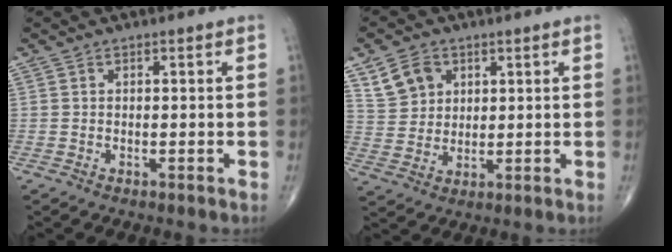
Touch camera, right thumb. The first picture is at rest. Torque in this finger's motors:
{"motor_torque": [-0.36, 0.36, 0.01, 0.01, 0.01]}